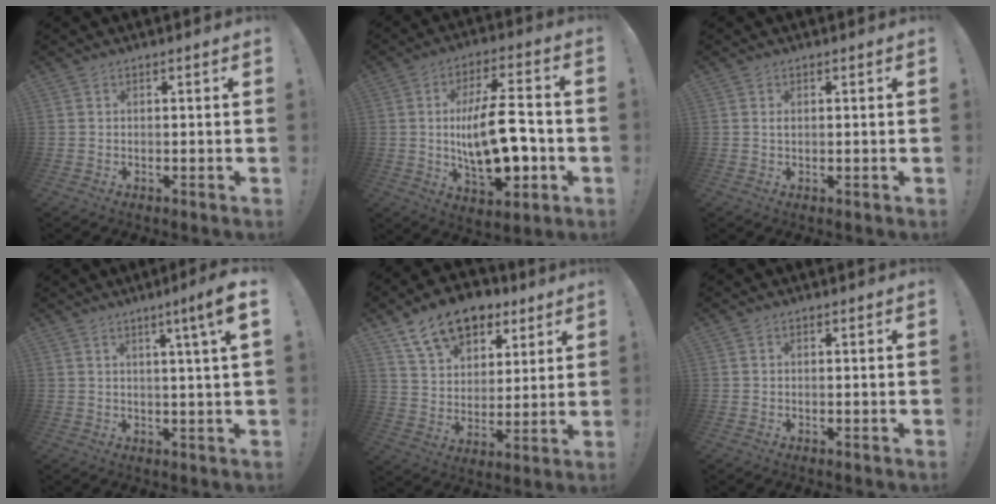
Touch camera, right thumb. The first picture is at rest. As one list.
[{"total": 18.7, "force": [-2.0, 7.5, 17.0], "torque": [-0.299, 0.000, -0.037]}, {"total": 0.7, "force": [0.1, 0.3, 0.7], "torque": [-0.012, 0.001, 0.001]}, {"total": 7.2, "force": [2.8, -0.8, 6.6], "torque": [-0.092, -0.013, 0.037]}, {"total": 15.4, "force": [10.1, 9.5, 6.7], "torque": [-0.102, -0.063, 0.188]}, {"total": 0.0}]